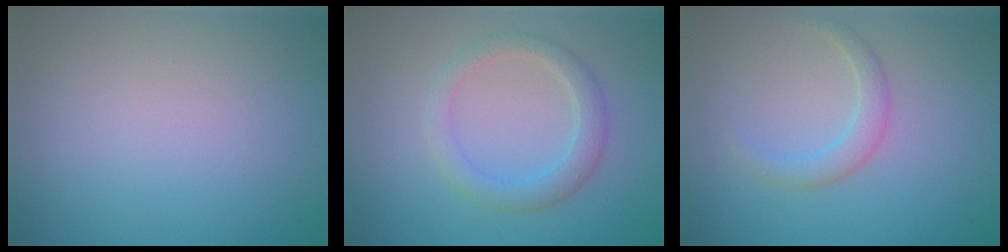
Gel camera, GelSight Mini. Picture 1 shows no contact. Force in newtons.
{"total": 2.7, "press": 2.7, "slide": 0.3}
{"total": 1.8, "press": 1.8, "slide": 0.1}